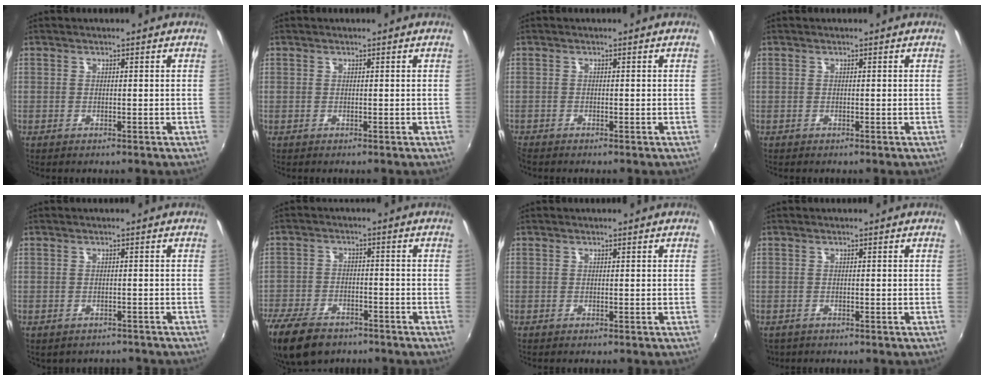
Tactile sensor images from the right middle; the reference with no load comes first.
{"total": 0.0}
{"total": 1.7, "force": [-1.6, 0.4, 0.4], "torque": [-0.010, -0.012, -0.033]}
{"total": 0.0}
{"total": 3.7, "force": [-3.0, 1.9, 1.1], "torque": [-0.028, -0.017, -0.036]}
{"total": 13.9, "force": [-10.0, 7.0, 6.8], "torque": [-0.176, -0.031, -0.178]}
{"total": 0.0}
{"total": 2.6, "force": [-1.4, 1.9, 1.1], "torque": [-0.026, -0.010, -0.019]}